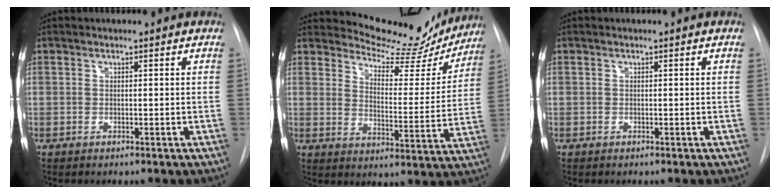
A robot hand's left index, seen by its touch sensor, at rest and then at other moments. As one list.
[{"total": 14.1, "force": [13.7, 3.0, 1.6], "torque": [-0.018, -0.044, 0.172]}, {"total": 0.0}]